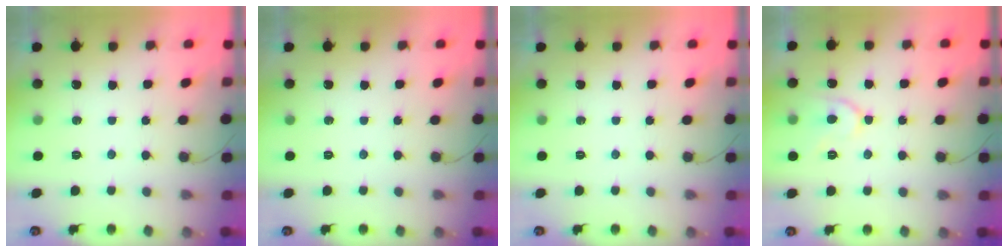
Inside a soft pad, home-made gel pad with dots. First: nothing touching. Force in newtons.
{"total": 0.0}
{"total": 0.0}
{"total": 8.7, "press": 8.6, "slide": 1.2}